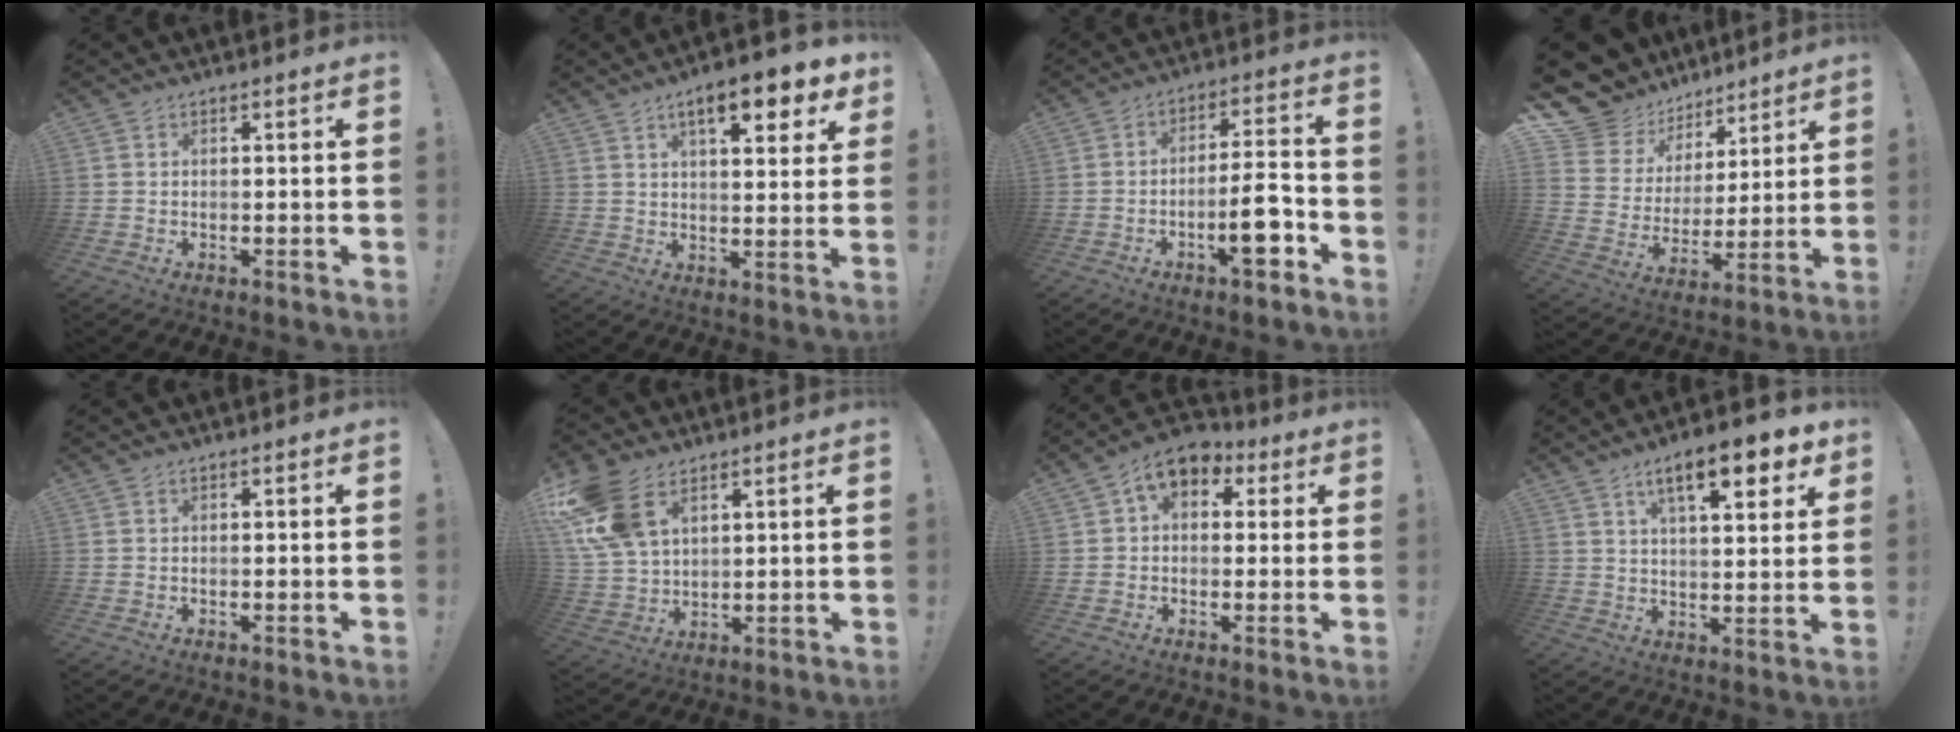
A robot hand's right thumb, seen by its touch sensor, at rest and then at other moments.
{"total": 11.2, "force": [6.3, 3.2, 8.7], "torque": [-0.123, -0.028, 0.098]}
{"total": 11.6, "force": [-5.1, 2.9, 10.1], "torque": [-0.145, 0.021, -0.087]}
{"total": 13.1, "force": [9.3, 9.0, 2.1], "torque": [-0.052, -0.074, 0.191]}
{"total": 0.0}
{"total": 14.8, "force": [8.0, 8.8, 8.8], "torque": [-0.178, -0.034, 0.154]}
{"total": 7.9, "force": [3.2, 5.6, 4.6], "torque": [-0.069, -0.007, 0.065]}
{"total": 13.4, "force": [7.1, 3.9, 10.6], "torque": [-0.159, -0.027, 0.109]}